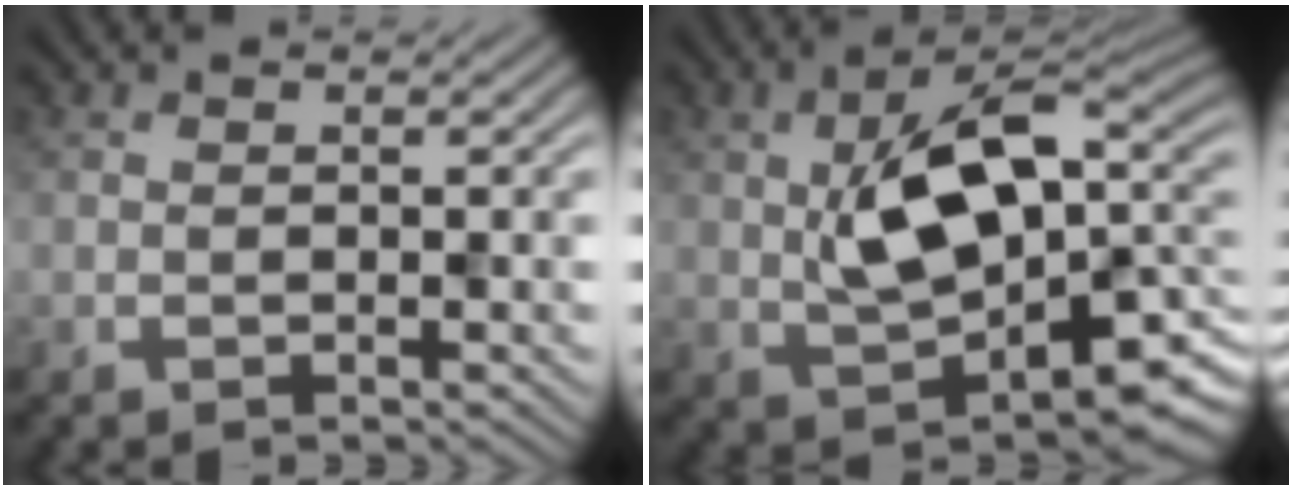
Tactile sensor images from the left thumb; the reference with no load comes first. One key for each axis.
{"total": 13.6, "fx": 1.0, "fy": 7.3, "fz": 11.4, "tx": -0.190, "ty": -0.007, "tz": 0.020}